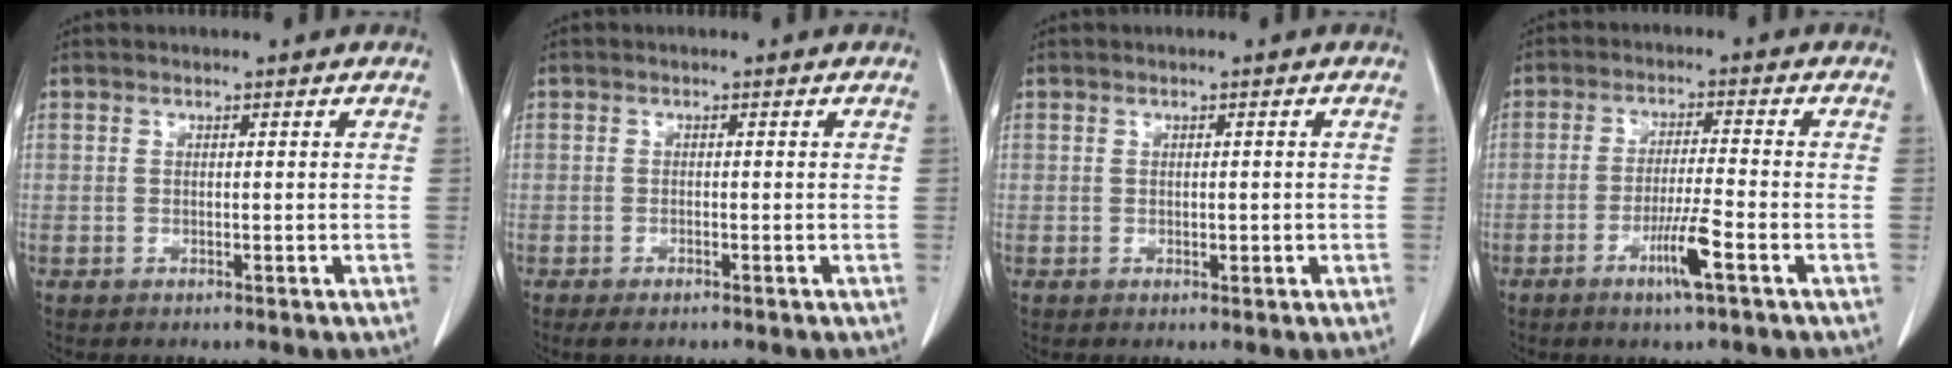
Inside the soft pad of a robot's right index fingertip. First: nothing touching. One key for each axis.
{"total": 2.2, "fx": -1.8, "fy": 0.5, "fz": 1.2, "tx": -0.021, "ty": -0.005, "tz": -0.028}
{"total": 0.9, "fx": -0.1, "fy": 0.6, "fz": 0.7, "tx": -0.005, "ty": 0.001, "tz": 0.003}
{"total": 5.9, "fx": -2.9, "fy": -0.3, "fz": 5.2, "tx": -0.093, "ty": -0.008, "tz": -0.052}